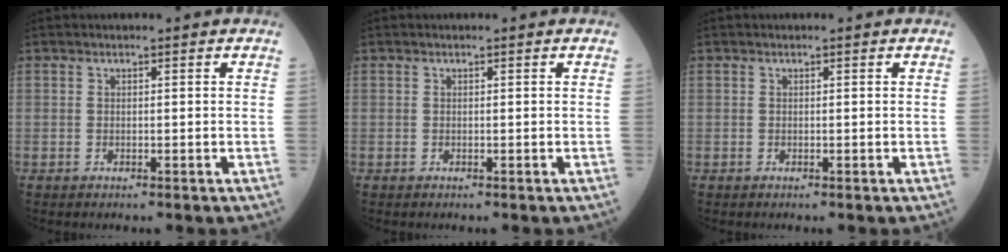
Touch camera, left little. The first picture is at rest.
{"total": 0.0}
{"total": 0.0}